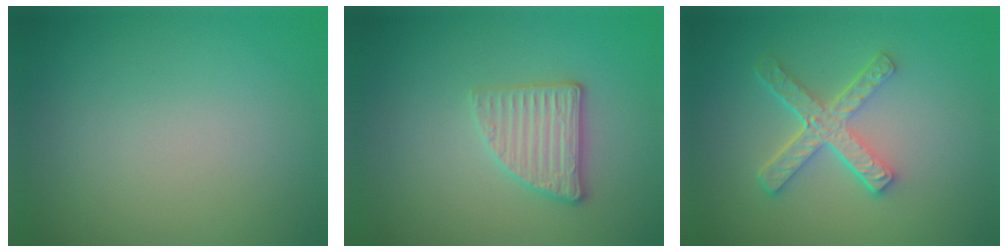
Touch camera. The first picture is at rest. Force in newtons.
{"total": 2.8, "press": 2.7, "slide": 0.8}
{"total": 4.6, "press": 3.3, "slide": 3.2}